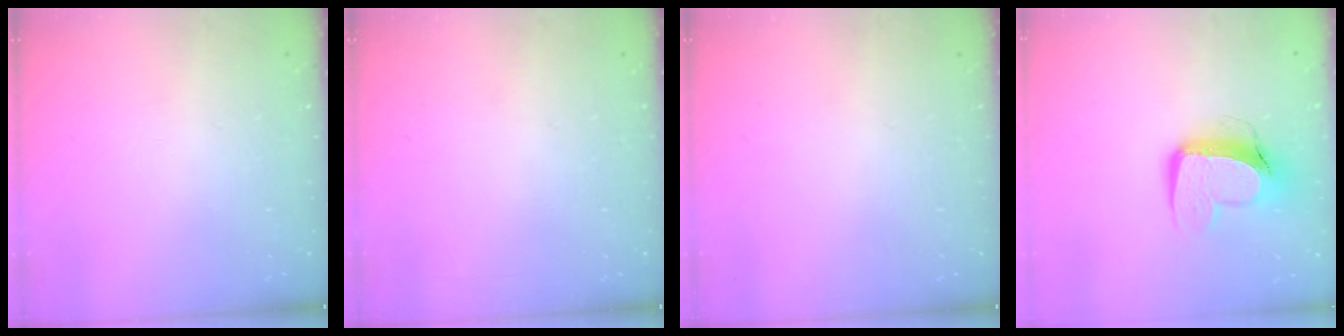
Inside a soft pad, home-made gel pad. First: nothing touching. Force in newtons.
{"total": 0.0}
{"total": 0.0}
{"total": 11.6, "press": 11.5, "slide": 1.3}